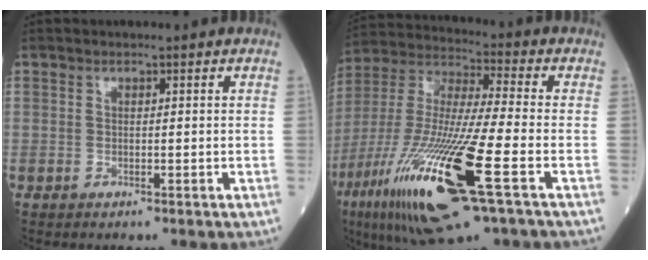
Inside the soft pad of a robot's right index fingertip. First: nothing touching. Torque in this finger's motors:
{"motor_torque": [1.65, -0.49, 1.06, 0.21]}